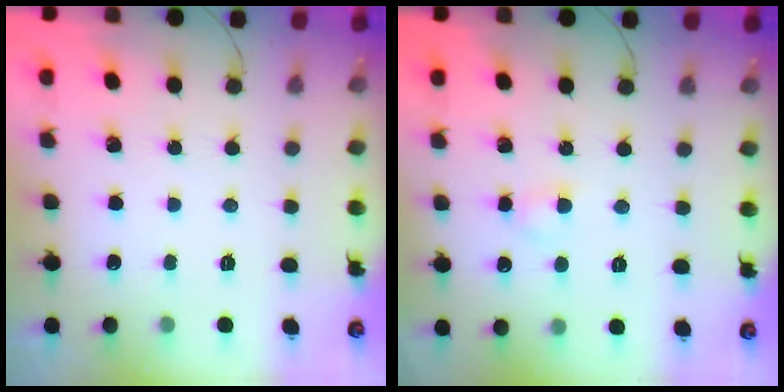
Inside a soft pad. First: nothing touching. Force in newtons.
{"total": 2.6, "press": 2.3, "slide": 1.1}